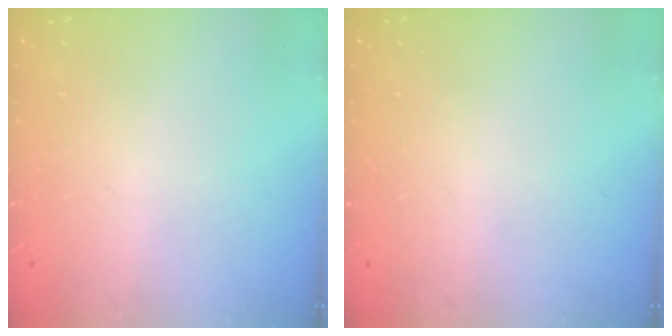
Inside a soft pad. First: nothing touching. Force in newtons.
{"total": 0.0}